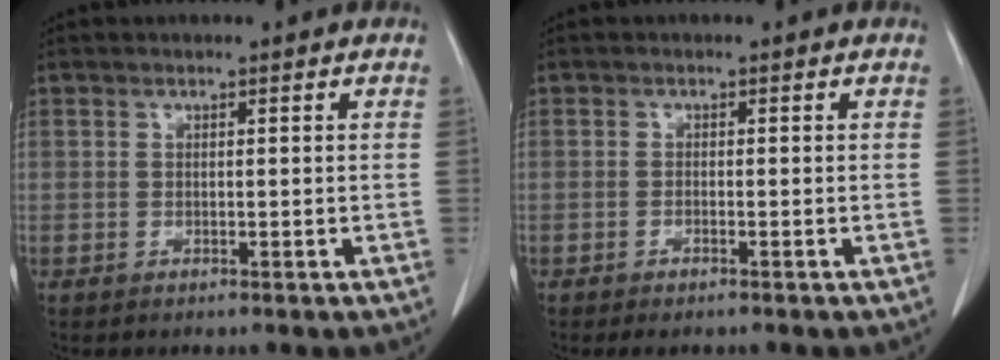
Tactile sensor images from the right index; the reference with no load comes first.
{"total": 1.6, "force": [-1.2, 0.4, 1.0], "torque": [-0.014, -0.003, -0.014]}